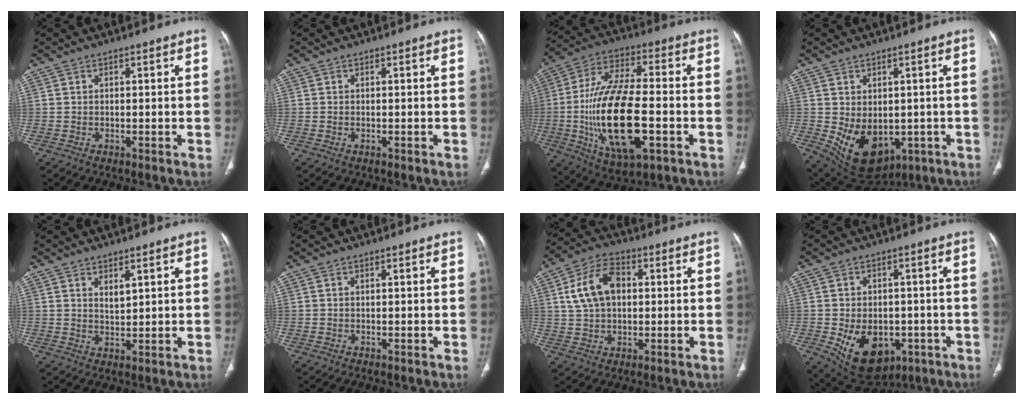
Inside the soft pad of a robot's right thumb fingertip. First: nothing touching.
{"total": 0.0}
{"total": 22.1, "force": [-4.7, 9.0, 19.6], "torque": [-0.382, 0.015, -0.071]}
{"total": 12.7, "force": [-2.6, 8.8, 8.8], "torque": [-0.121, -0.009, -0.007]}
{"total": 2.8, "force": [1.5, 1.1, 2.1], "torque": [-0.032, -0.015, 0.032]}
{"total": 0.0}
{"total": 10.8, "force": [2.0, 7.1, 7.9], "torque": [-0.140, 0.016, 0.035]}
{"total": 13.7, "force": [-4.7, 9.4, 8.8], "torque": [-0.121, 0.007, -0.048]}